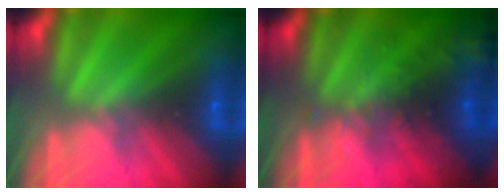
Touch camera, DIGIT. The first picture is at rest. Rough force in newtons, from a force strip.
{"total": 9.0}